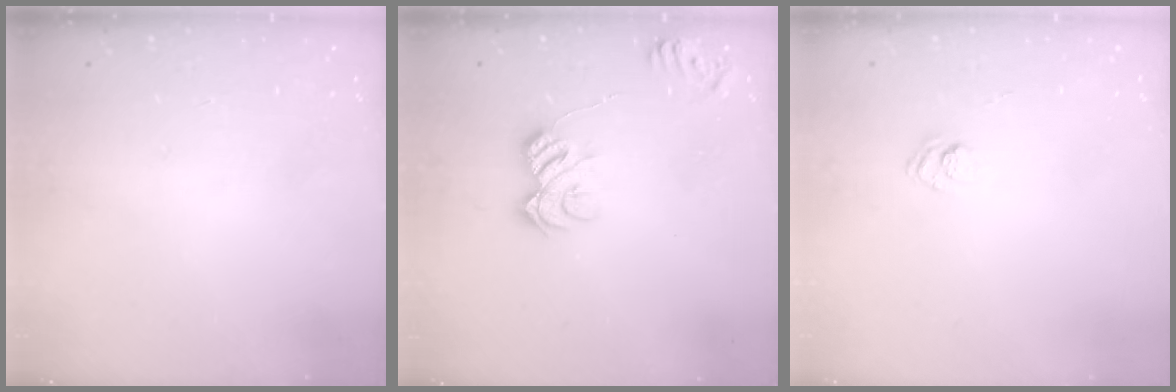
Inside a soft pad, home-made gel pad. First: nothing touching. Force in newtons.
{"total": 8.6, "press": 8.6, "slide": 0.0}
{"total": 3.3, "press": 3.1, "slide": 1.1}